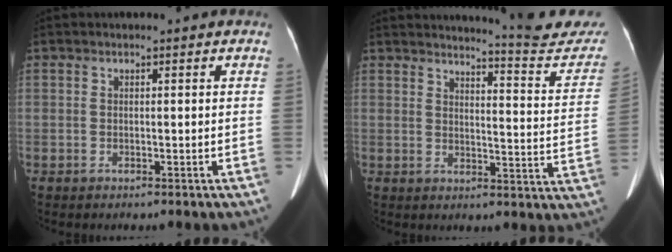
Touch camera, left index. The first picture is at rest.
{"total": 14.7, "force": [14.5, 0.0, 2.7], "torque": [-0.025, -0.095, 0.155]}